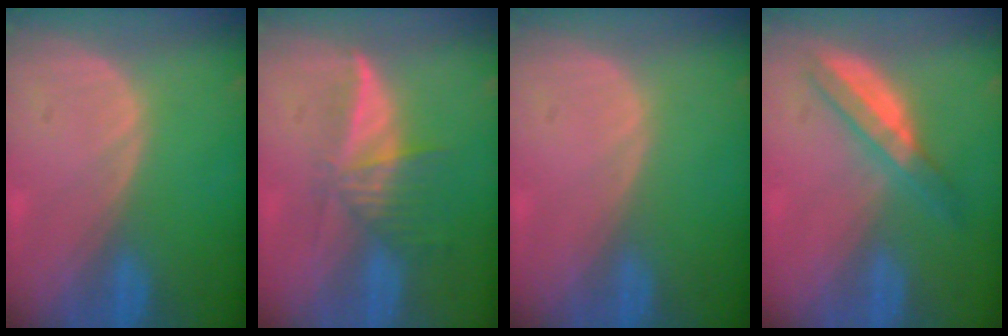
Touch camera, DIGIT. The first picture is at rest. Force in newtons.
{"total": 6.1, "press": 5.5, "slide": 2.5}
{"total": 0.0}
{"total": 5.0, "press": 4.9, "slide": 1.3}